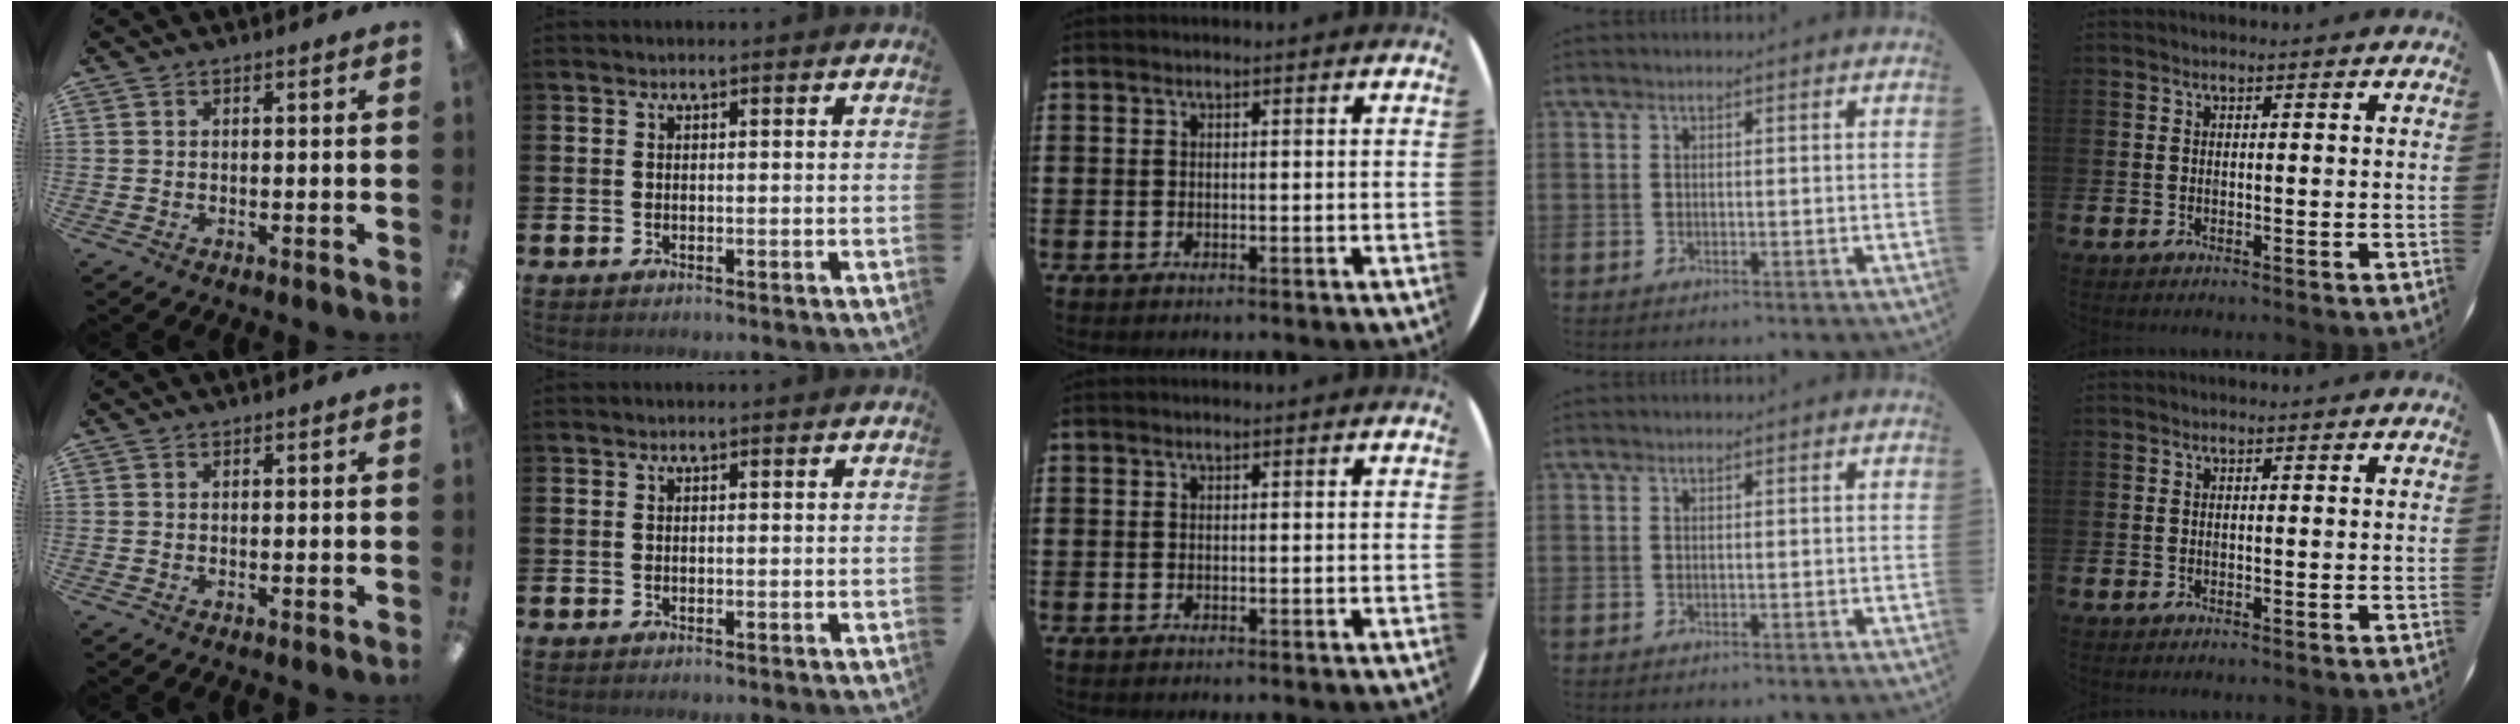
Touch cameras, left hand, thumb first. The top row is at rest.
{}